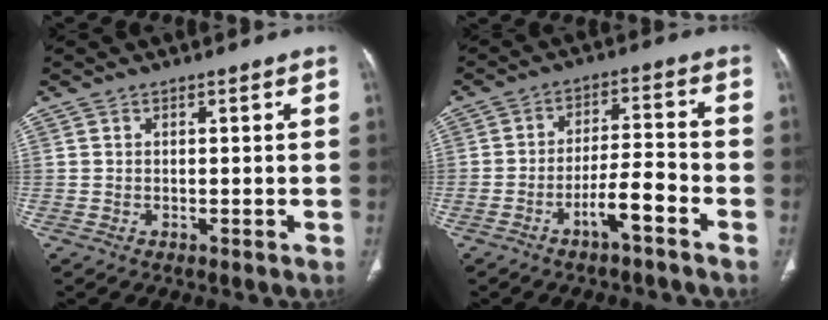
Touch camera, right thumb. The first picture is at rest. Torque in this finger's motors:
{"motor_torque": [0.95, 0.05, 0.67, -0.57, 0.03]}